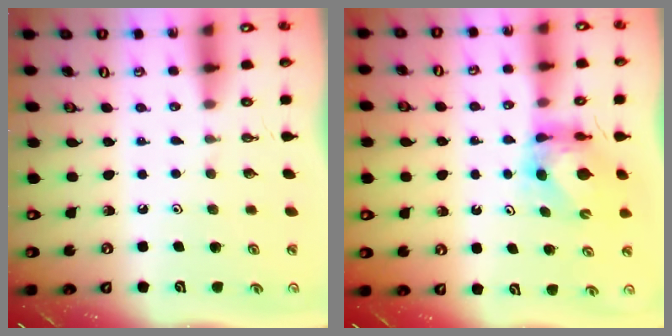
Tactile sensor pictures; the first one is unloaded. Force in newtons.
{"total": 5.6, "press": 5.5, "slide": 0.6}